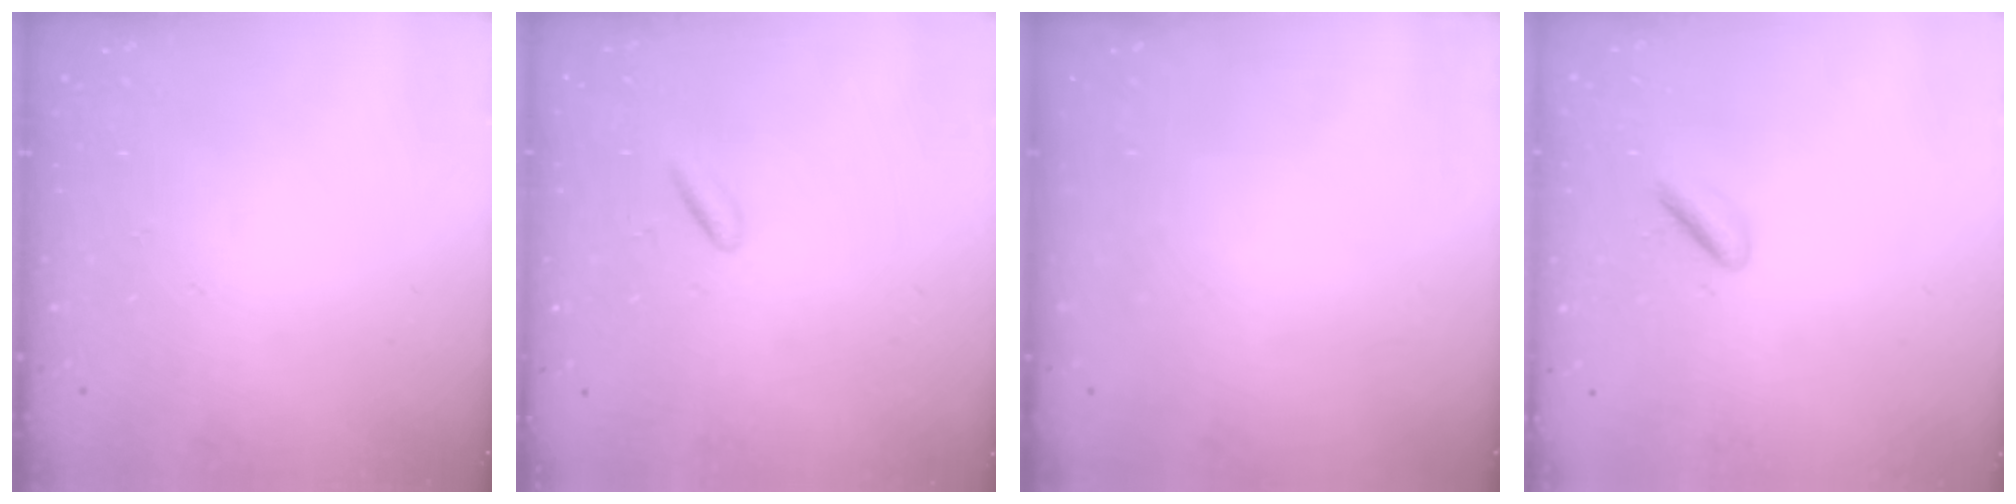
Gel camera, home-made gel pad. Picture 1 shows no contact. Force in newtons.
{"total": 1.4, "press": 1.3, "slide": 0.7}
{"total": 0.0}
{"total": 1.8, "press": 1.5, "slide": 0.9}